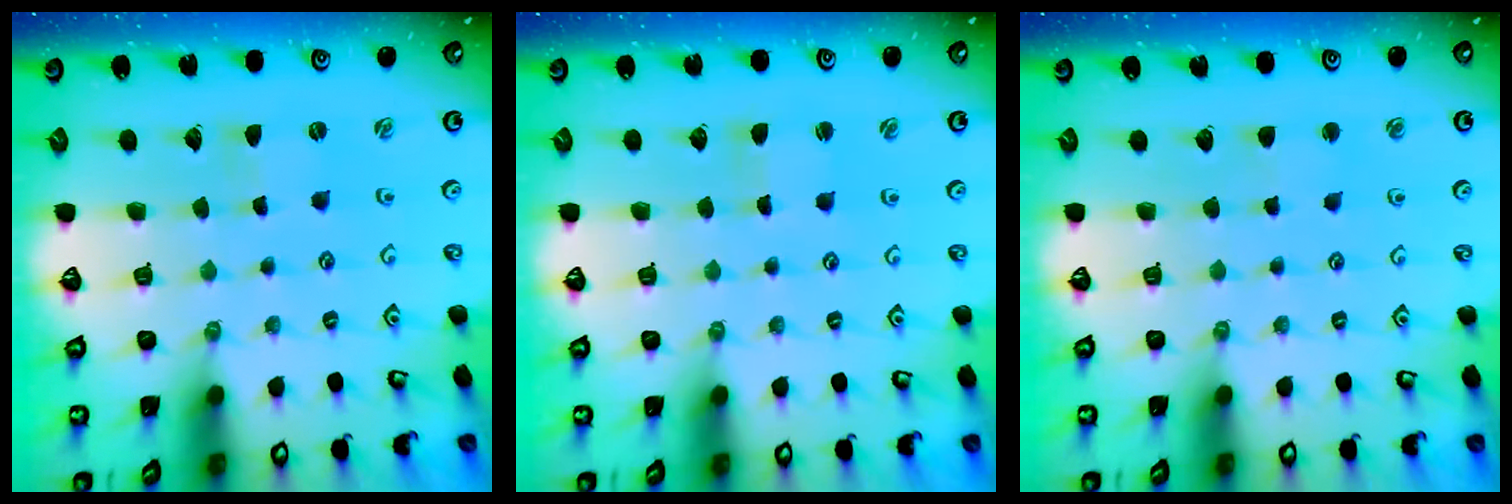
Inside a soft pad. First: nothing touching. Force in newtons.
{"total": 0.7, "press": 0.7, "slide": 0.2}
{"total": 2.4, "press": 2.4, "slide": 0.5}